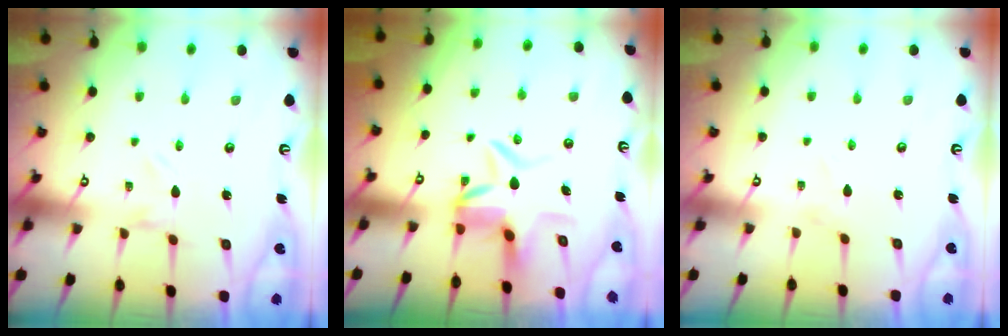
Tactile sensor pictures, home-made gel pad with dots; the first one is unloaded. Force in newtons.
{"total": 7.4, "press": 7.3, "slide": 0.8}
{"total": 1.0, "press": 1.0, "slide": 0.1}